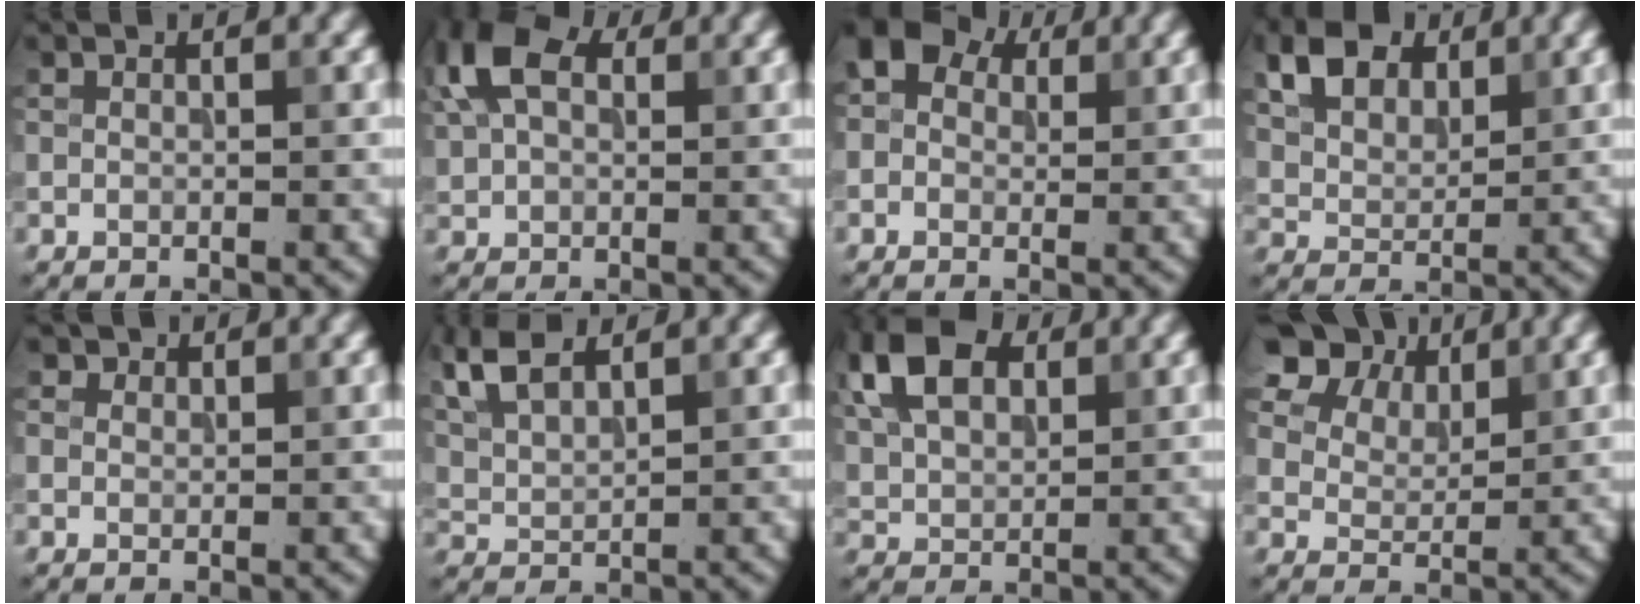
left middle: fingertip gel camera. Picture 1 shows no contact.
{"total": 6.7, "force": [2.7, 4.1, 4.5], "torque": [-0.116, 0.021, 0.043]}
{"total": 5.0, "force": [2.0, 3.7, 2.6], "torque": [-0.031, 0.013, -0.007]}
{"total": 5.2, "force": [2.9, 3.3, 2.8], "torque": [-0.062, 0.006, 0.054]}
{"total": 1.0, "force": [0.8, 0.6, 0.1], "torque": [-0.003, -0.005, 0.008]}
{"total": 6.0, "force": [4.1, 2.4, 3.7], "torque": [-0.092, 0.026, 0.068]}
{"total": 8.0, "force": [3.5, 4.8, 5.4], "torque": [-0.127, 0.022, 0.061]}
{"total": 7.4, "force": [5.2, 4.0, 3.3], "torque": [-0.075, 0.003, 0.100]}